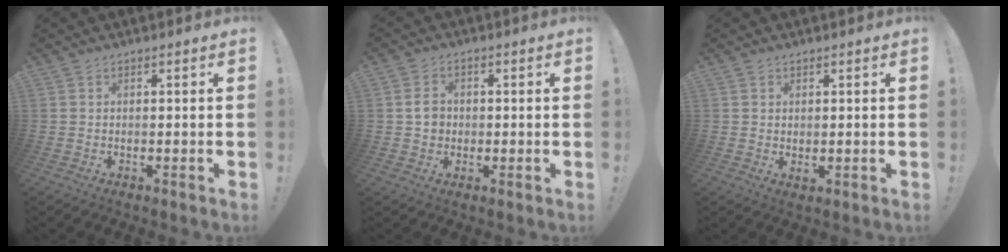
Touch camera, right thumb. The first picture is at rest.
{"total": 4.6, "force": [-0.1, 3.9, 2.3], "torque": [-0.036, 0.008, 0.001]}
{"total": 1.1, "force": [0.8, 0.5, 0.6], "torque": [-0.009, -0.001, 0.015]}